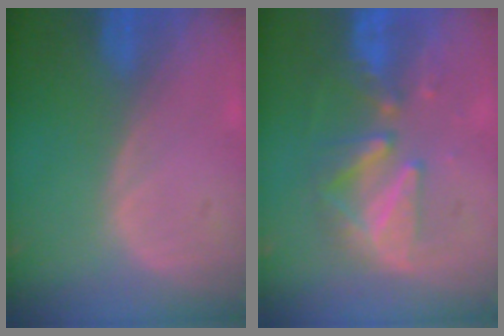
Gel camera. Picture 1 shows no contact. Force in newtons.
{"total": 8.3, "press": 8.1, "slide": 1.9}